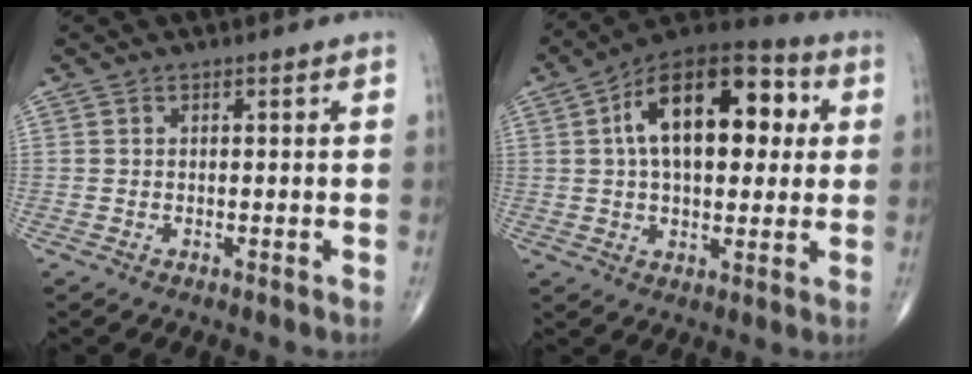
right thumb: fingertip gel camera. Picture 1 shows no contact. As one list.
[{"total": 20.5, "force": [4.4, 11.0, 16.8], "torque": [-0.231, 0.022, 0.058]}]